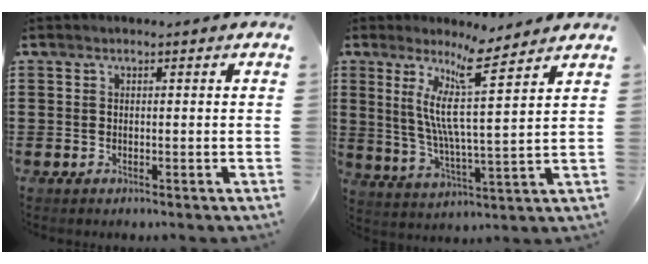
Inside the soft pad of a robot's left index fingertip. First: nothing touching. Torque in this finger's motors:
{"motor_torque": [1.28, -0.86, 0.71, 0.21]}